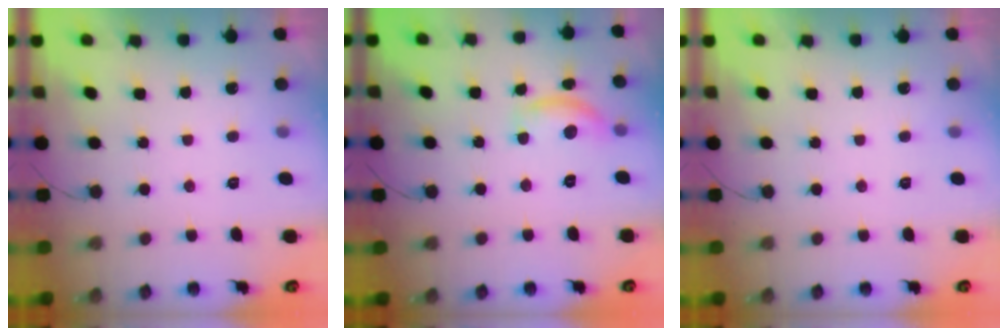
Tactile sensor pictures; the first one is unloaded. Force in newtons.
{"total": 10.7, "press": 10.7, "slide": 0.6}
{"total": 0.0}